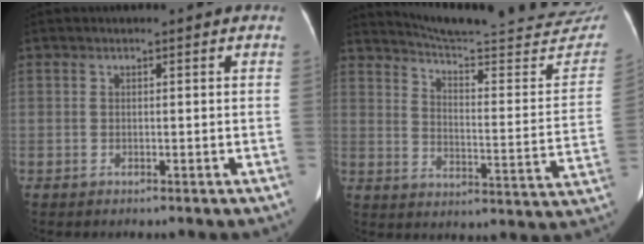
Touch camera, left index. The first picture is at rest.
{"total": 27.2, "force": [25.6, 1.8, 9.1], "torque": [-0.129, -0.110, 0.314]}